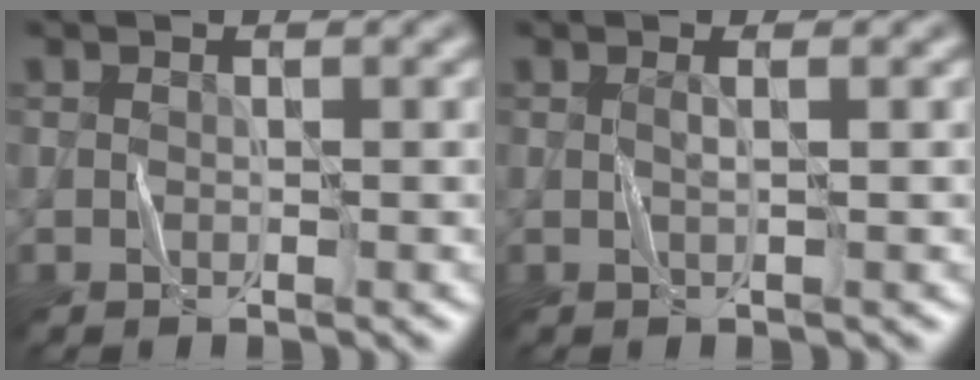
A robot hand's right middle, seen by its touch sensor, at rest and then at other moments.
{"total": 0.7, "force": [0.4, 0.0, 0.5], "torque": [0.005, -0.003, -0.007]}